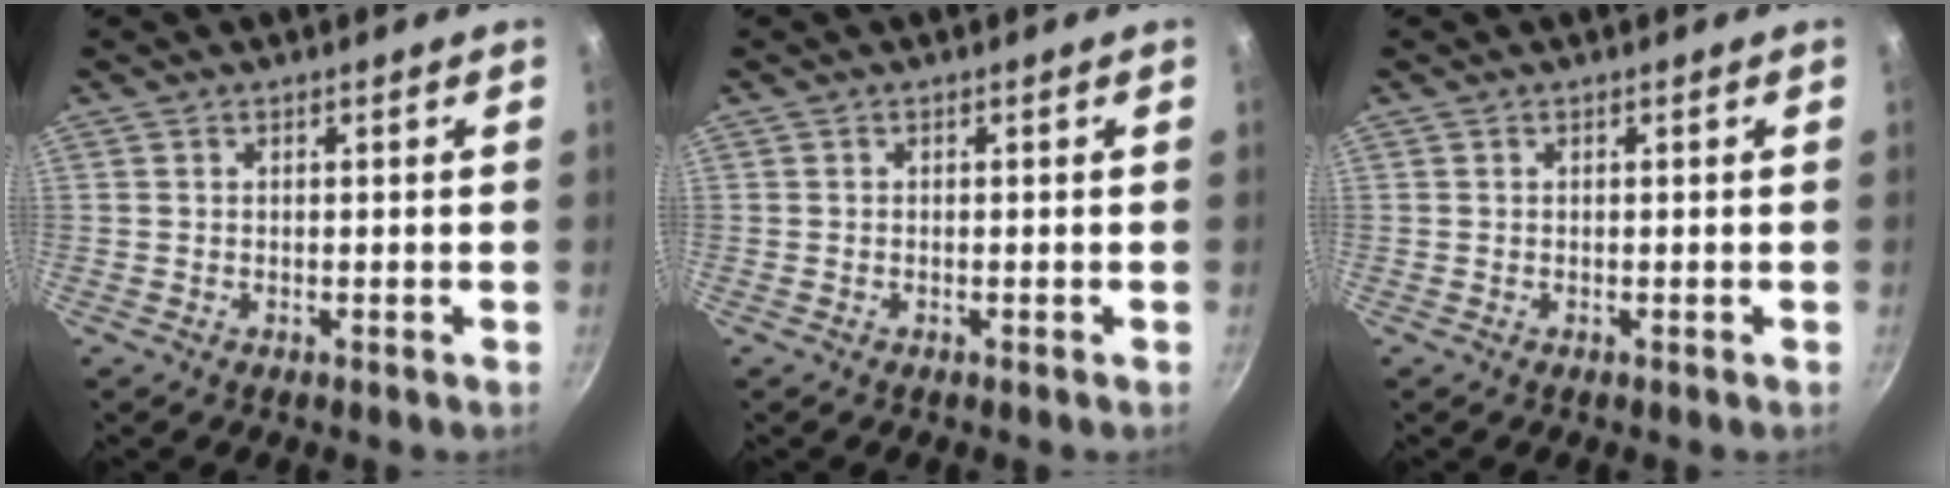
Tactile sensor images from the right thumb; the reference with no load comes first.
{"total": 0.0}
{"total": 0.0}